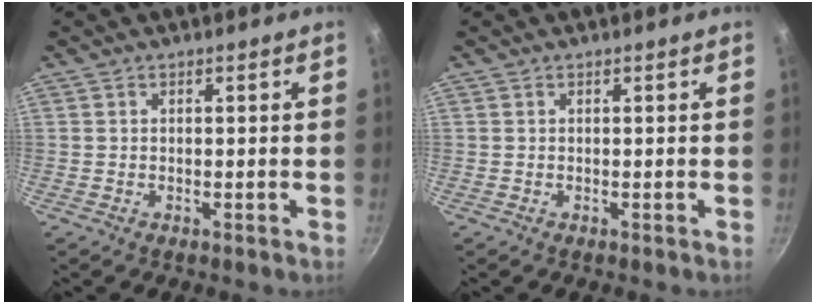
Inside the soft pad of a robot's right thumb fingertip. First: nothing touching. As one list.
[{"total": 0.0}]